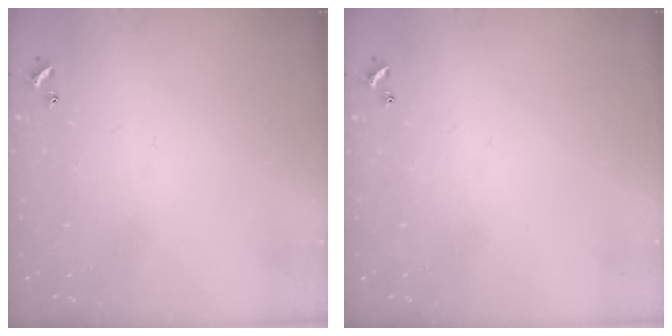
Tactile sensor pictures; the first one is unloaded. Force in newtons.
{"total": 0.0}